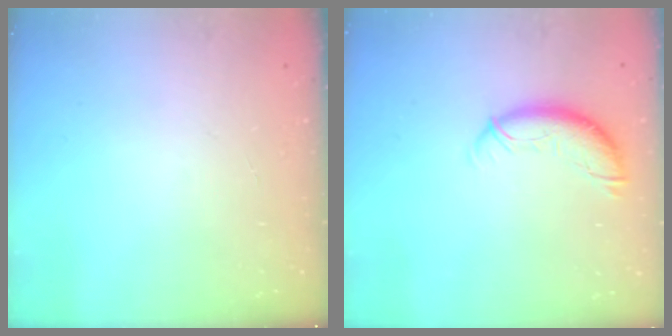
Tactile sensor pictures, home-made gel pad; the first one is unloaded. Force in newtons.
{"total": 10.0, "press": 9.9, "slide": 0.8}